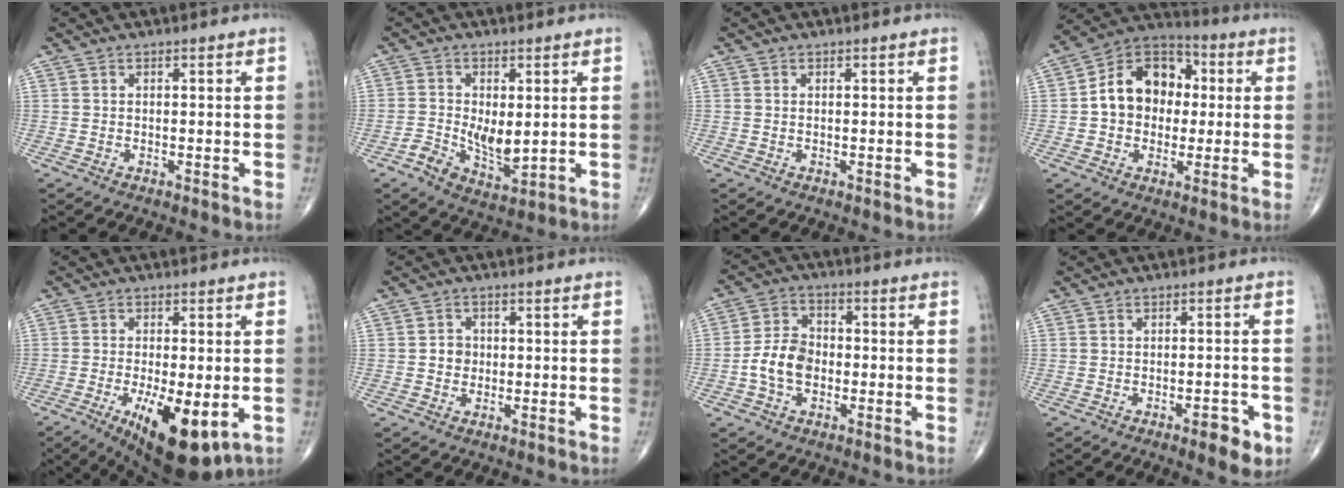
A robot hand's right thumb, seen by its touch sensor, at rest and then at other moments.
{"total": 7.7, "force": [-0.5, 4.5, 6.2], "torque": [-0.094, -0.004, -0.001]}
{"total": 0.0}
{"total": 14.4, "force": [0.9, 11.2, 9.0], "torque": [-0.104, 0.028, 0.004]}
{"total": 14.0, "force": [-4.6, 5.3, 12.1], "torque": [-0.182, -0.017, -0.057]}
{"total": 2.8, "force": [-0.2, 2.5, 1.2], "torque": [-0.003, 0.006, -0.006]}
{"total": 7.9, "force": [-1.7, 5.6, 5.4], "torque": [-0.090, 0.023, -0.042]}
{"total": 5.2, "force": [-2.6, 1.9, 4.2], "torque": [-0.044, 0.008, -0.032]}